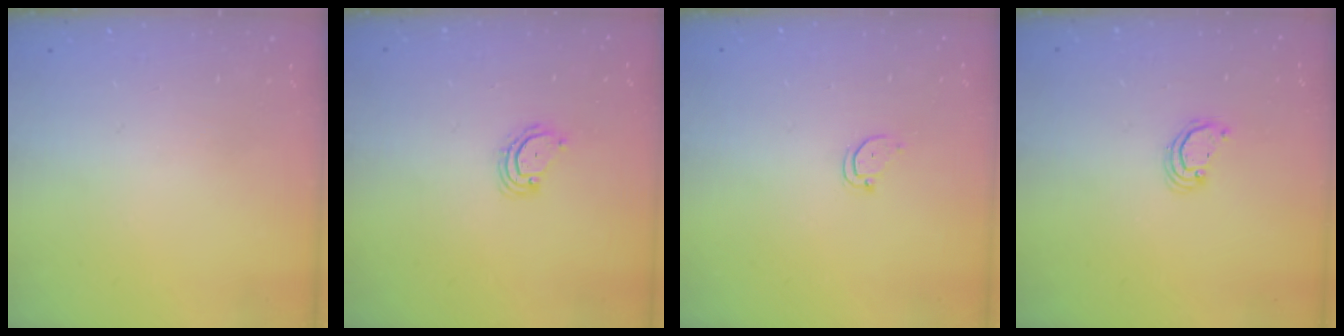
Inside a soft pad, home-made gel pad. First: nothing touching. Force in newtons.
{"total": 3.8, "press": 3.8, "slide": 0.3}
{"total": 2.4, "press": 2.4, "slide": 0.2}
{"total": 2.3, "press": 2.3, "slide": 0.3}